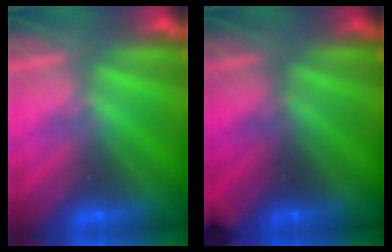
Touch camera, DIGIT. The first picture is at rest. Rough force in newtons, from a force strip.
{"total": 2.2}